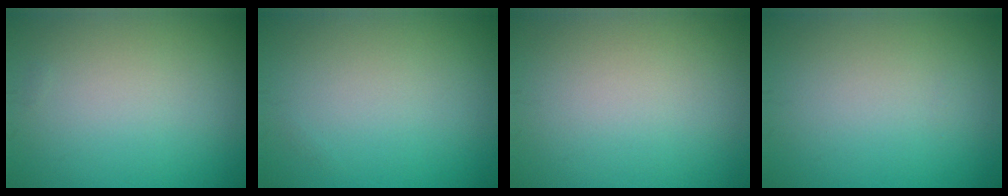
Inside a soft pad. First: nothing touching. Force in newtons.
{"total": 0.0}
{"total": 0.0}
{"total": 0.0}